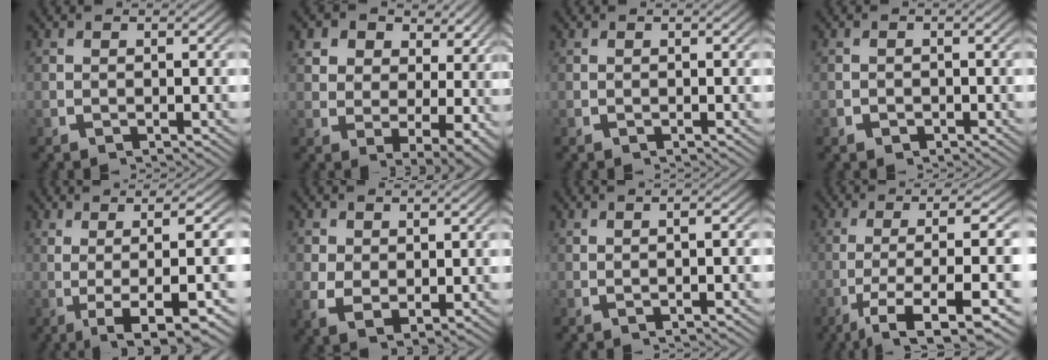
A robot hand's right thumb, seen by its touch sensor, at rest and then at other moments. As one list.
[{"total": 7.2, "force": [1.8, 4.8, 5.1], "torque": [-0.085, -0.032, 0.044]}, {"total": 0.0}, {"total": 0.8, "force": [-0.5, 0.6, 0.2], "torque": [-0.003, -0.005, -0.010]}, {"total": 8.4, "force": [-1.3, 2.2, 8.0], "torque": [-0.135, -0.010, -0.005]}, {"total": 3.6, "force": [0.6, 2.5, 2.5], "torque": [-0.064, -0.025, 0.031]}, {"total": 1.8, "force": [0.5, 0.0, 1.7], "torque": [-0.028, 0.006, 0.010]}, {"total": 10.2, "force": [-3.9, 3.5, 8.7], "torque": [-0.190, -0.044, -0.027]}]